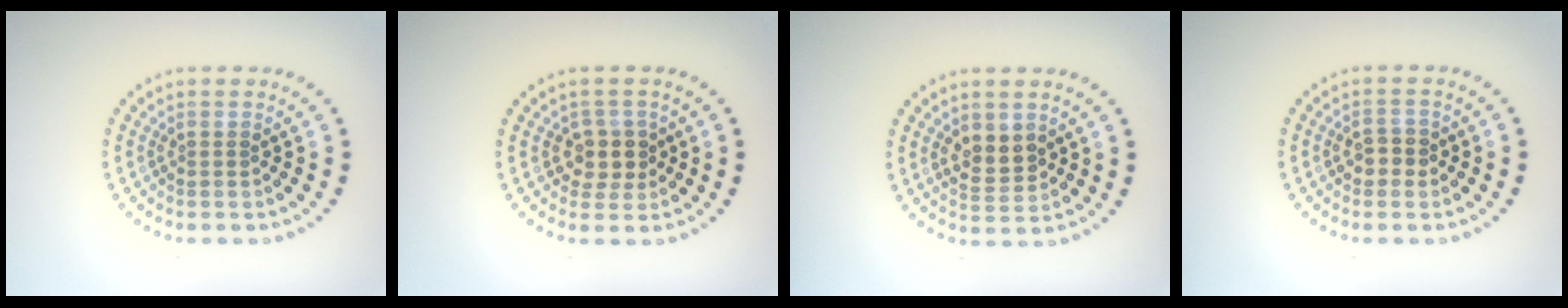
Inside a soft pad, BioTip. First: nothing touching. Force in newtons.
{"total": 2.5, "press": 2.2, "slide": 1.2}
{"total": 2.4, "press": 2.3, "slide": 0.7}
{"total": 1.9, "press": 1.8, "slide": 0.4}